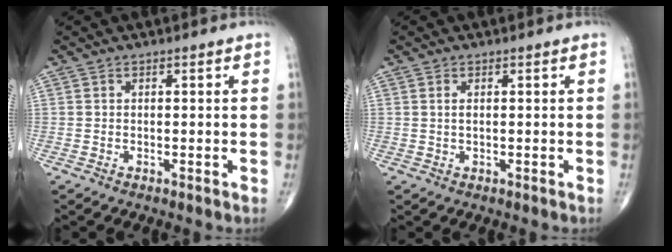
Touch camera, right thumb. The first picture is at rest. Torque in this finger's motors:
{"motor_torque": [-0.37, 0.24, 0.00, -0.02, -0.04]}